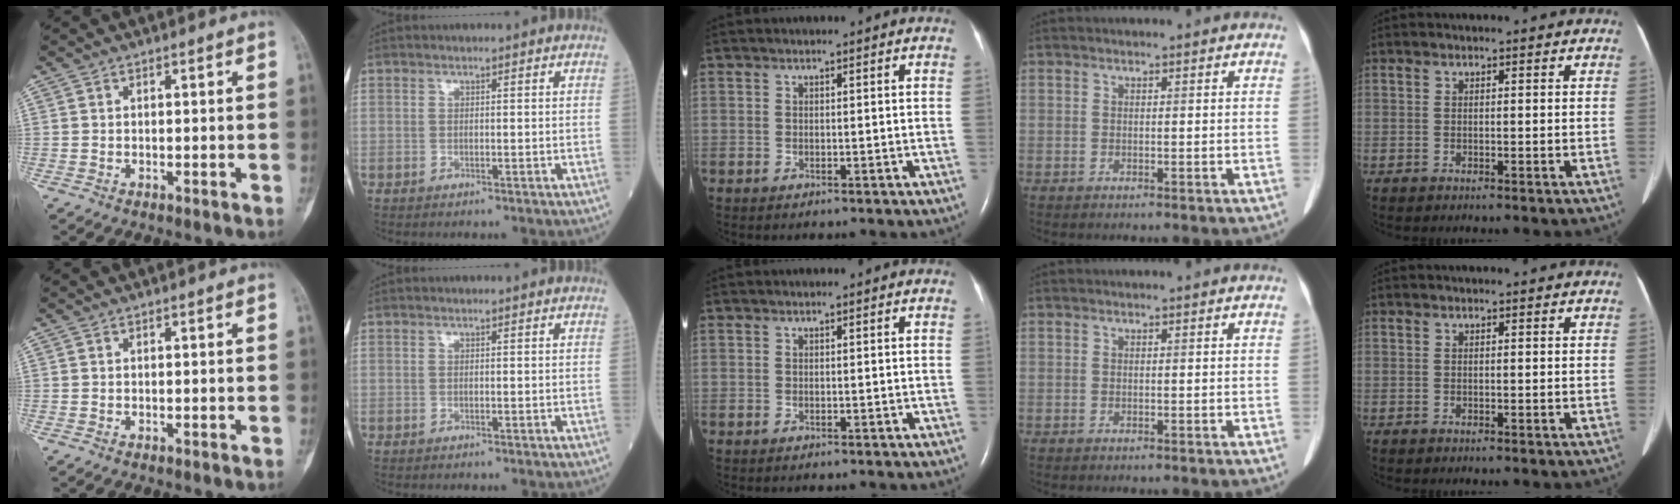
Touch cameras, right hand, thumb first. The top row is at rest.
{}